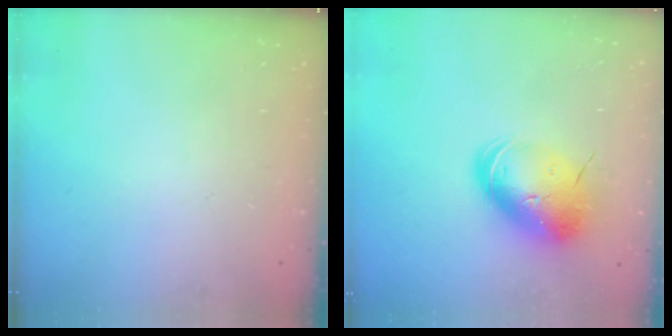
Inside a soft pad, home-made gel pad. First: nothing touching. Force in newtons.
{"total": 13.7, "press": 13.6, "slide": 2.1}